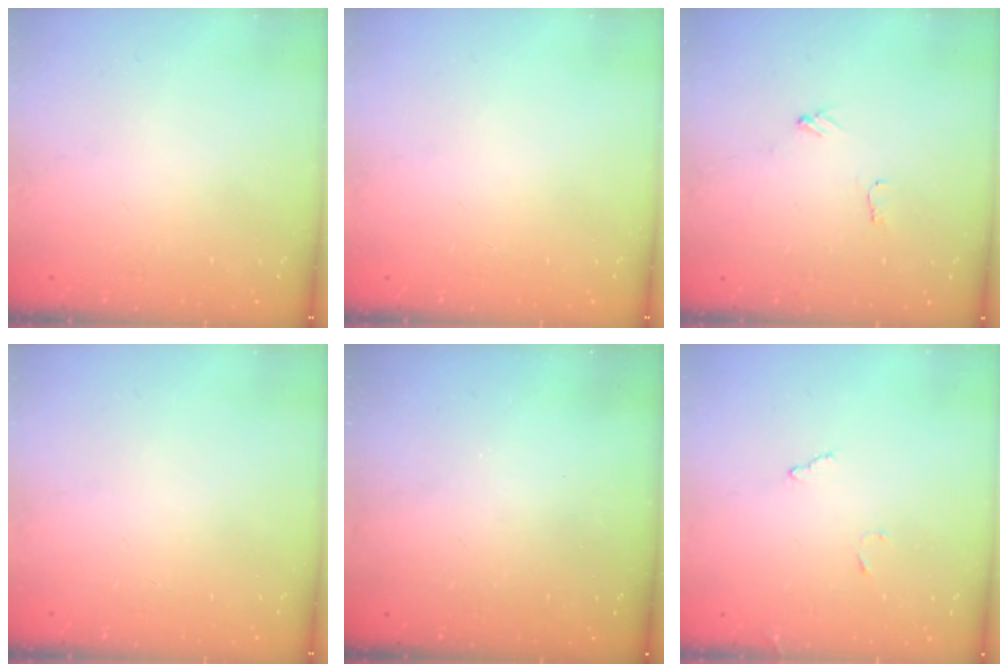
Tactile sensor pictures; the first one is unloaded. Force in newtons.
{"total": 0.0}
{"total": 5.4, "press": 5.4, "slide": 0.4}
{"total": 0.0}
{"total": 3.1, "press": 3.1, "slide": 0.1}
{"total": 7.0, "press": 7.0, "slide": 0.4}